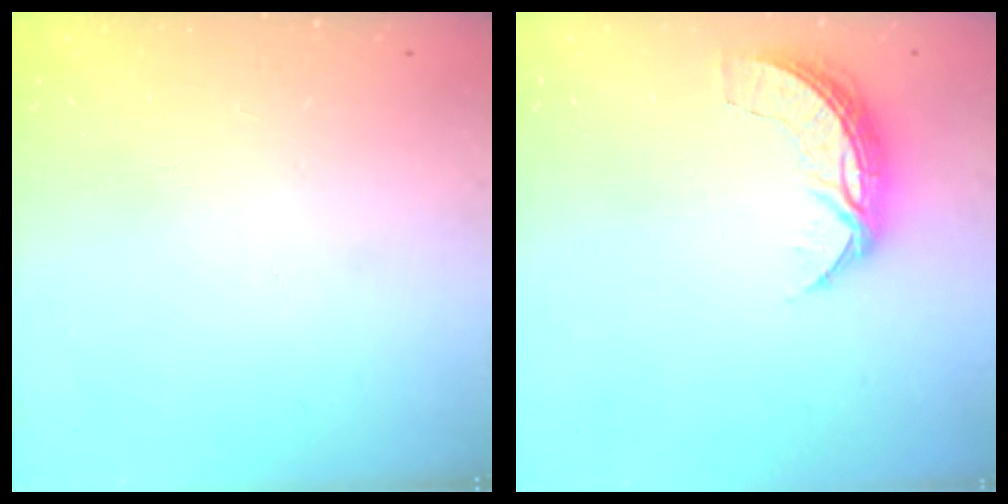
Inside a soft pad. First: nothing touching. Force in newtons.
{"total": 7.2, "press": 7.2, "slide": 0.6}